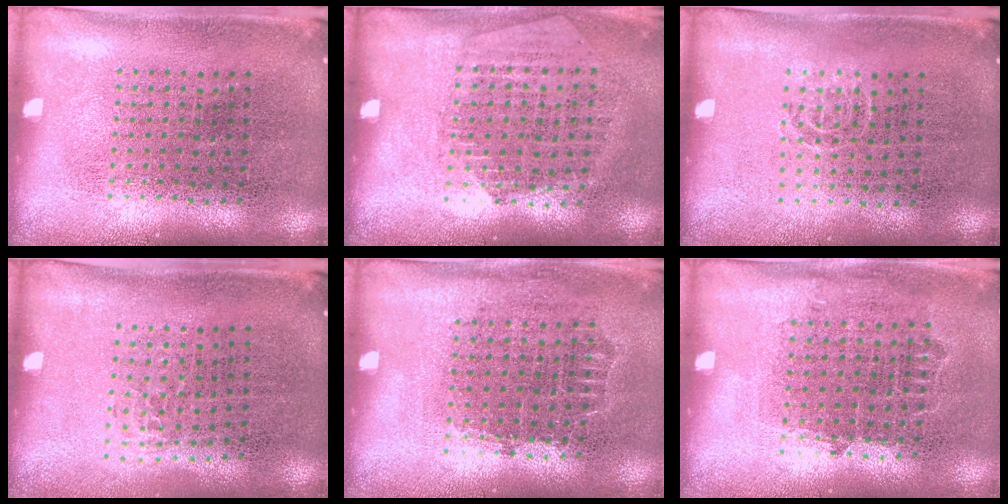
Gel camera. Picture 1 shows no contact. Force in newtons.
{"total": 1.2, "press": 1.1, "slide": 0.5}
{"total": 0.6, "press": 0.4, "slide": 0.4}
{"total": 0.6, "press": 0.4, "slide": 0.3}
{"total": 0.7, "press": 0.7, "slide": 0.2}
{"total": 0.8, "press": 0.7, "slide": 0.4}